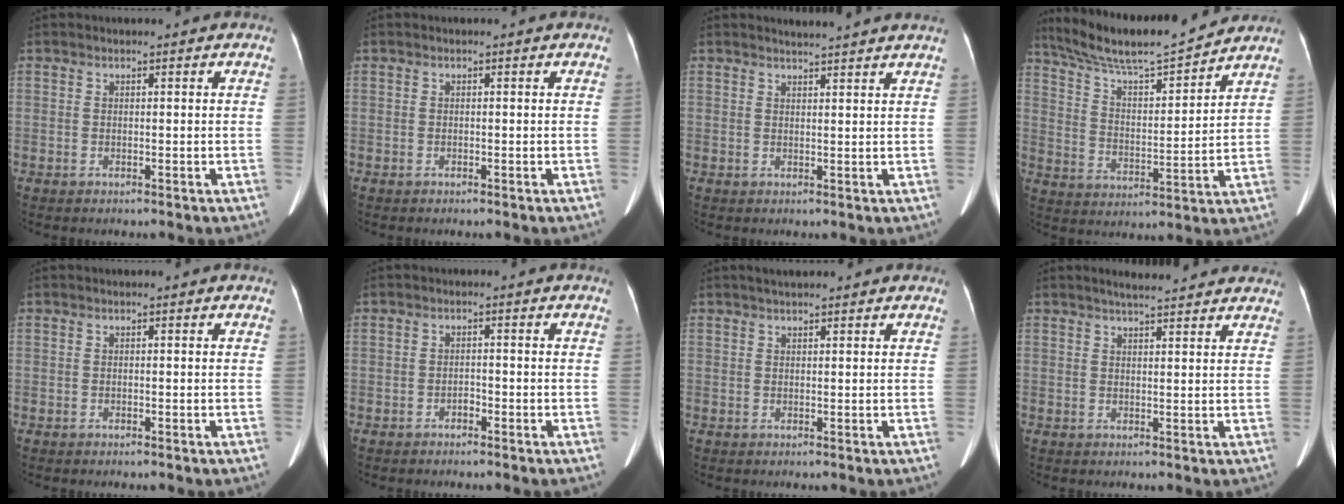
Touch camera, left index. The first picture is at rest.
{"total": 0.0}
{"total": 5.1, "force": [4.8, -0.8, 1.4], "torque": [-0.019, 0.009, 0.049]}
{"total": 15.4, "force": [14.3, 0.6, 5.8], "torque": [-0.113, 0.007, 0.238]}
{"total": 0.0}
{"total": 1.3, "force": [-0.9, 0.6, 0.6], "torque": [-0.009, 0.002, -0.015]}
{"total": 3.6, "force": [2.9, 0.9, 1.9], "torque": [-0.023, 0.030, 0.043]}
{"total": 9.8, "force": [8.7, 1.5, 4.1], "torque": [-0.049, 0.021, 0.097]}